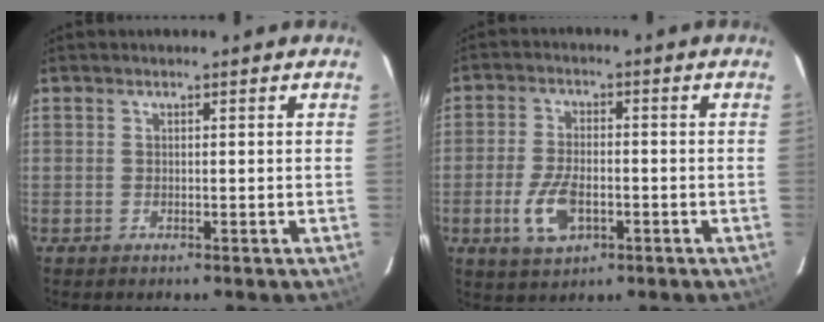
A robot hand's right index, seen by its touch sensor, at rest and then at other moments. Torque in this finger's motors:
{"motor_torque": [0.05, -0.05, 0.15, 0.04]}